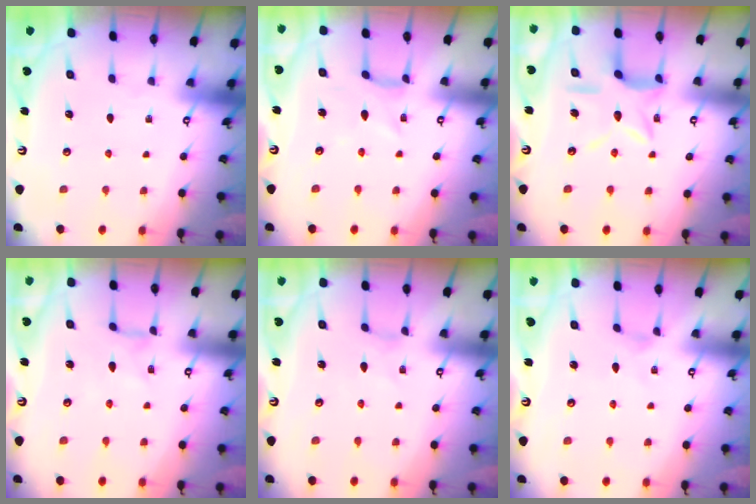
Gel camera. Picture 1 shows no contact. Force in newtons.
{"total": 1.9, "press": 1.9, "slide": 0.4}
{"total": 11.9, "press": 11.8, "slide": 1.2}
{"total": 0.0}
{"total": 0.0}
{"total": 0.0}